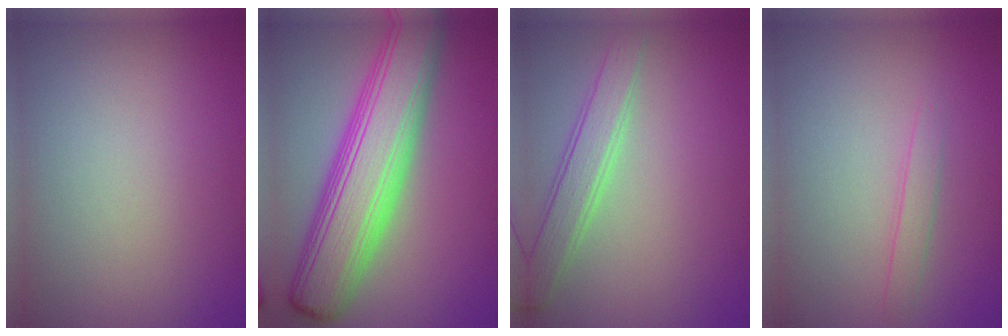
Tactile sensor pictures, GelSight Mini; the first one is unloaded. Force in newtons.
{"total": 10.0, "press": 10.0, "slide": 0.6}
{"total": 3.1, "press": 3.0, "slide": 0.2}
{"total": 1.2, "press": 1.2, "slide": 0.1}